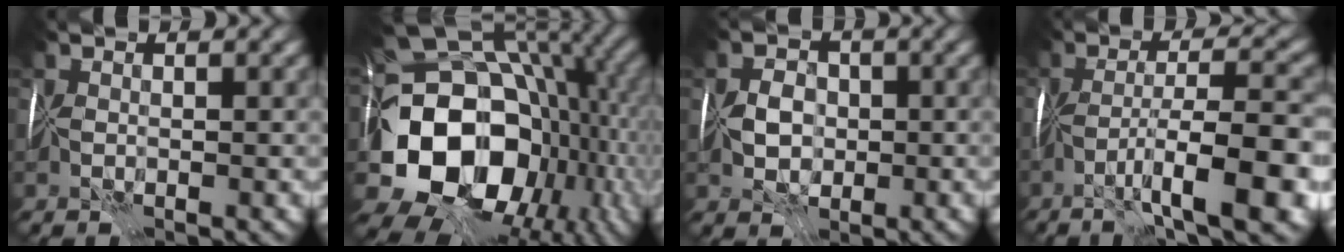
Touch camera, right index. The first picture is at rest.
{"total": 16.8, "force": [-3.2, 12.7, 10.6], "torque": [-0.187, -0.037, -0.037]}
{"total": 2.2, "force": [-0.6, 1.7, 1.4], "torque": [-0.014, 0.000, -0.016]}
{"total": 8.7, "force": [-4.2, 0.6, 7.7], "torque": [-0.111, -0.003, -0.069]}